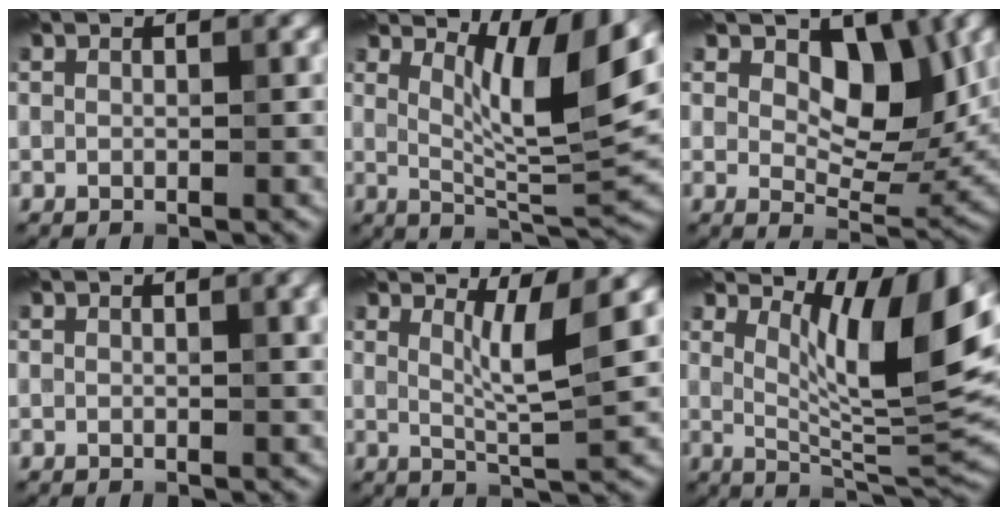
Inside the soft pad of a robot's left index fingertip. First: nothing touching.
{"total": 8.2, "force": [3.7, 1.9, 7.1], "torque": [-0.111, -0.010, 0.067]}
{"total": 6.8, "force": [2.5, 4.1, 4.8], "torque": [-0.063, -0.022, 0.037]}
{"total": 2.3, "force": [0.9, 0.7, 2.0], "torque": [-0.026, 0.002, 0.015]}
{"total": 4.0, "force": [1.6, 0.4, 3.7], "torque": [-0.062, -0.010, 0.029]}
{"total": 9.4, "force": [4.1, 2.5, 8.1], "torque": [-0.121, -0.014, 0.076]}